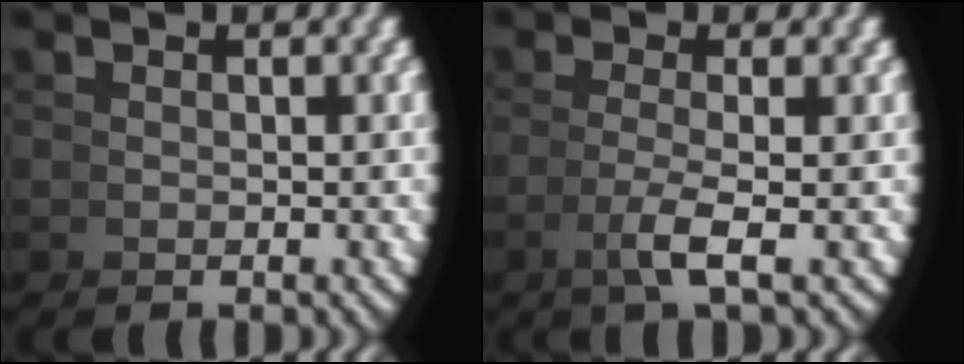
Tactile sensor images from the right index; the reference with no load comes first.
{"total": 2.8, "force": [-0.5, -0.6, 2.7], "torque": [-0.053, -0.006, -0.002]}